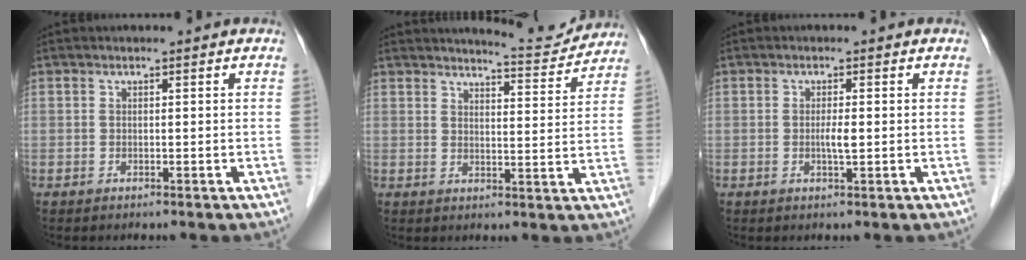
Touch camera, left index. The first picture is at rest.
{"total": 7.3, "force": [7.3, 0.1, 0.3], "torque": [-0.011, -0.015, 0.092]}
{"total": 1.7, "force": [-0.1, 0.2, 1.7], "torque": [-0.034, -0.001, -0.001]}